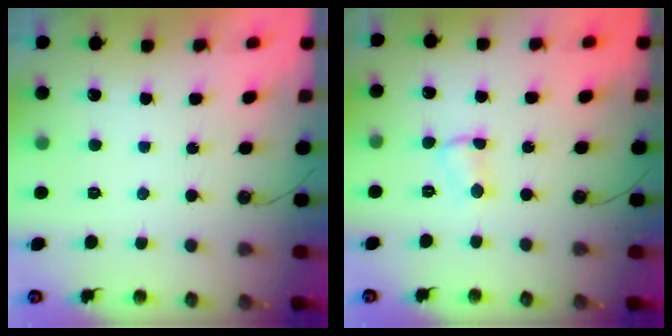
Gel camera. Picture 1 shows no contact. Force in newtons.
{"total": 4.1, "press": 4.1, "slide": 0.5}